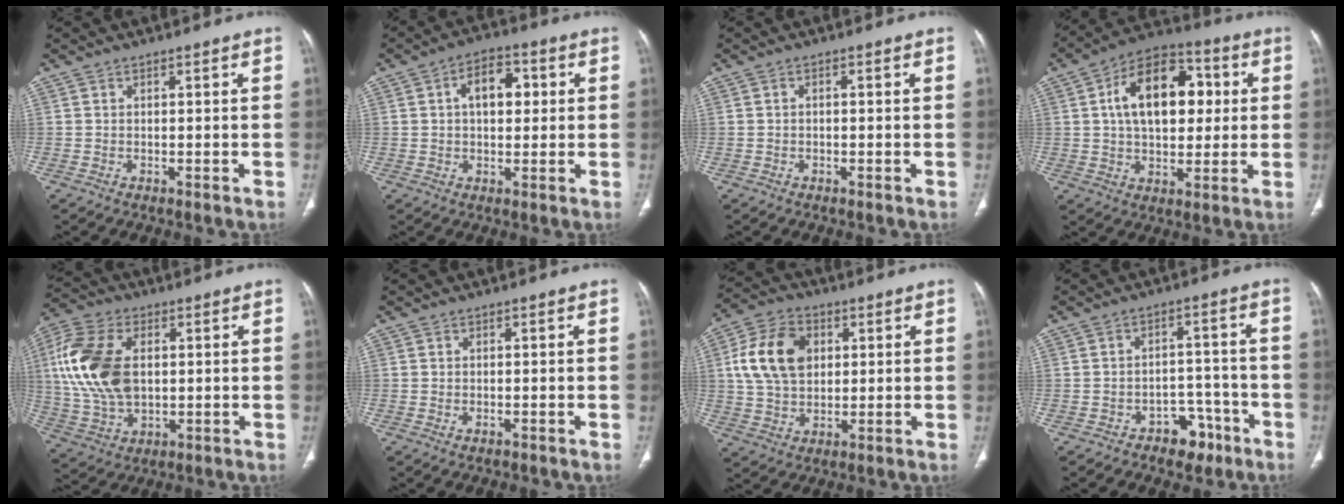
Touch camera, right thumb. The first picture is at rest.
{"total": 8.1, "force": [1.6, 4.9, 6.3], "torque": [-0.078, 0.014, 0.021]}
{"total": 0.5, "force": [-0.1, 0.3, 0.4], "torque": [-0.006, 0.002, -0.006]}
{"total": 17.8, "force": [3.3, 10.8, 13.7], "torque": [-0.187, 0.017, 0.049]}
{"total": 17.3, "force": [2.4, 10.8, 13.3], "torque": [-0.279, 0.001, 0.050]}
{"total": 0.9, "force": [-0.4, 0.5, 0.7], "torque": [-0.015, 0.006, -0.003]}
{"total": 13.6, "force": [3.0, 9.6, 9.2], "torque": [-0.156, 0.007, 0.051]}
{"total": 6.7, "force": [-4.1, 4.4, 2.9], "torque": [-0.008, 0.042, -0.056]}